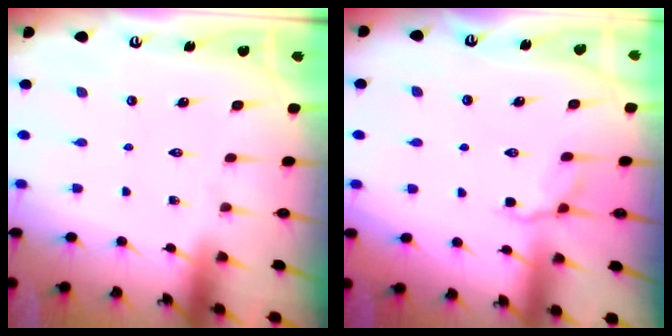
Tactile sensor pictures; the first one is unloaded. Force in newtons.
{"total": 4.7, "press": 4.4, "slide": 1.7}